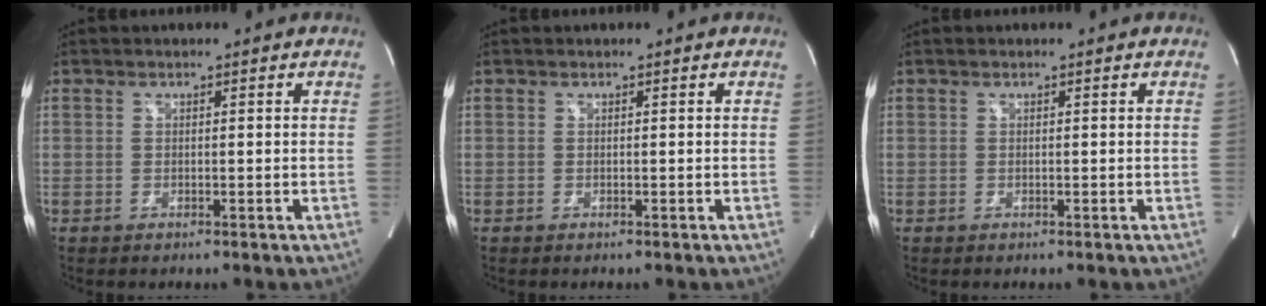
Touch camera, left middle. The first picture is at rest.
{"total": 0.0}
{"total": 0.0}